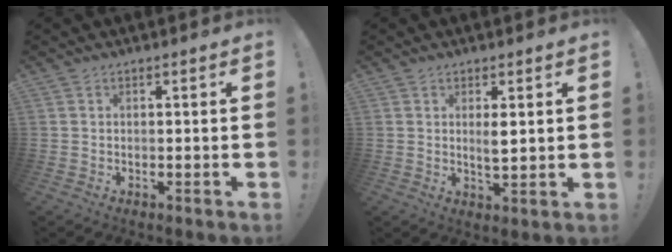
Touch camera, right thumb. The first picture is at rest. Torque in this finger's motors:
{"motor_torque": [-0.14, 0.48, 0.05, -0.05, 0.07]}